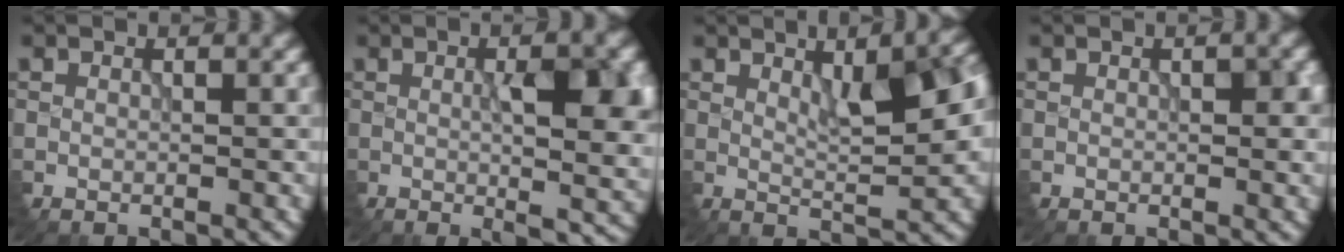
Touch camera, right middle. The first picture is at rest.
{"total": 7.3, "force": [-0.3, 1.9, 7.0], "torque": [-0.102, -0.010, 0.004]}
{"total": 6.9, "force": [1.4, 1.8, 6.5], "torque": [-0.101, 0.002, 0.024]}
{"total": 2.1, "force": [0.0, 0.9, 1.9], "torque": [-0.025, -0.002, 0.003]}